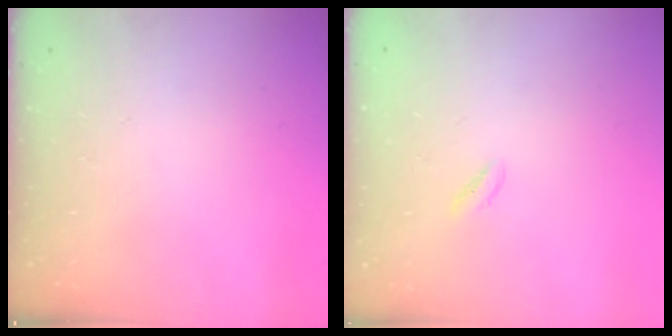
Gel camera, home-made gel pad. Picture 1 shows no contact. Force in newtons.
{"total": 0.6, "press": 0.3, "slide": 0.6}